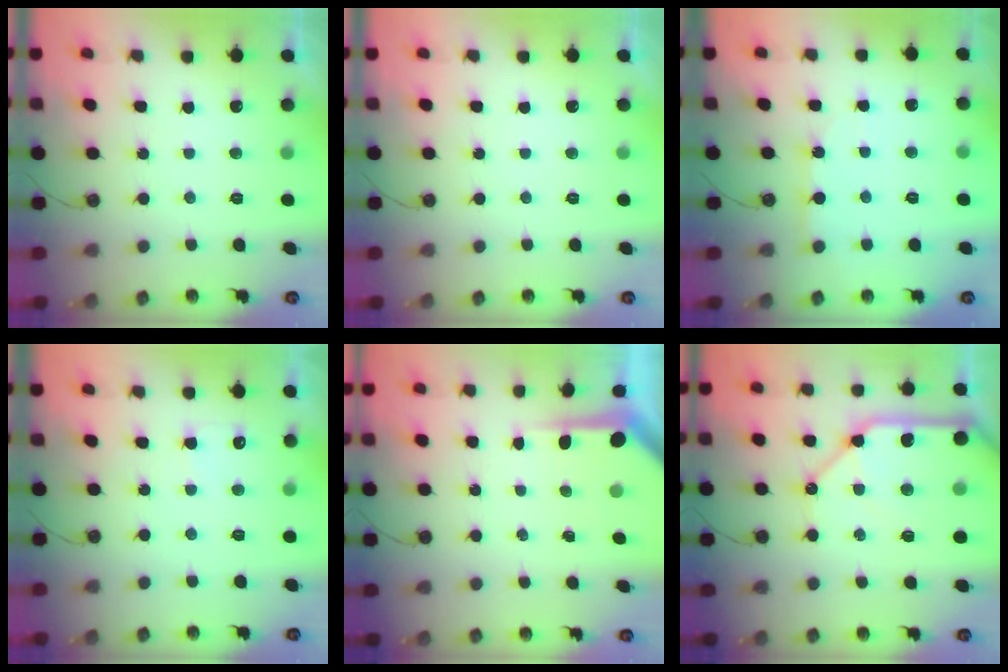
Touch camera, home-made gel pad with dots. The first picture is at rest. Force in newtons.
{"total": 0.0}
{"total": 4.2, "press": 4.2, "slide": 0.2}
{"total": 3.9, "press": 3.9, "slide": 0.5}
{"total": 3.8, "press": 3.8, "slide": 0.4}
{"total": 22.6, "press": 22.3, "slide": 3.1}